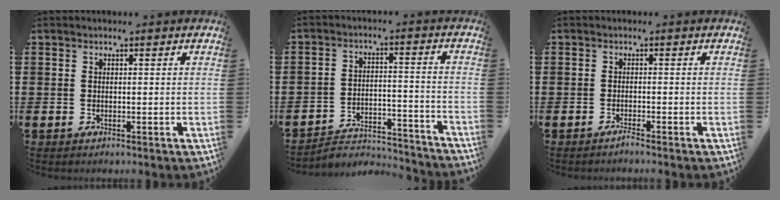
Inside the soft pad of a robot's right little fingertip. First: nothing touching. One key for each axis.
{"total": 4.0, "fx": -3.8, "fy": 0.9, "fz": 0.6, "tx": -0.015, "ty": 0.005, "tz": -0.081}
{"total": 0.7, "fx": -0.6, "fy": -0.1, "fz": 0.3, "tx": -0.006, "ty": -0.004, "tz": -0.012}